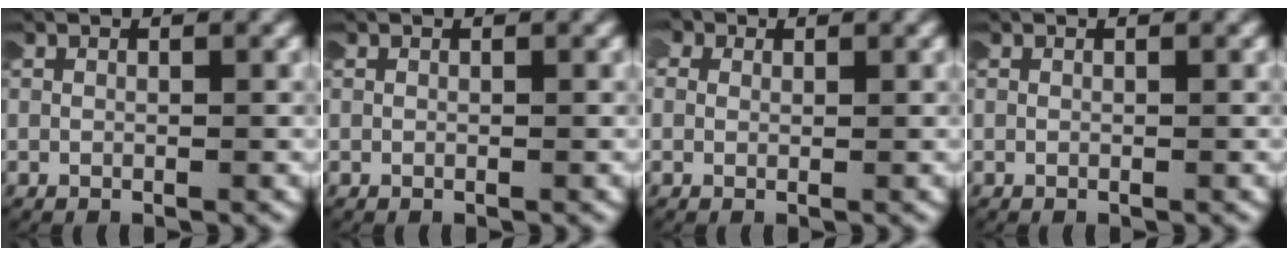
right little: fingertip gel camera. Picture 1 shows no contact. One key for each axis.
{"total": 0.0}
{"total": 1.9, "fx": 0.7, "fy": 1.7, "fz": 0.6, "tx": -0.023, "ty": -0.001, "tz": 0.004}
{"total": 0.0}